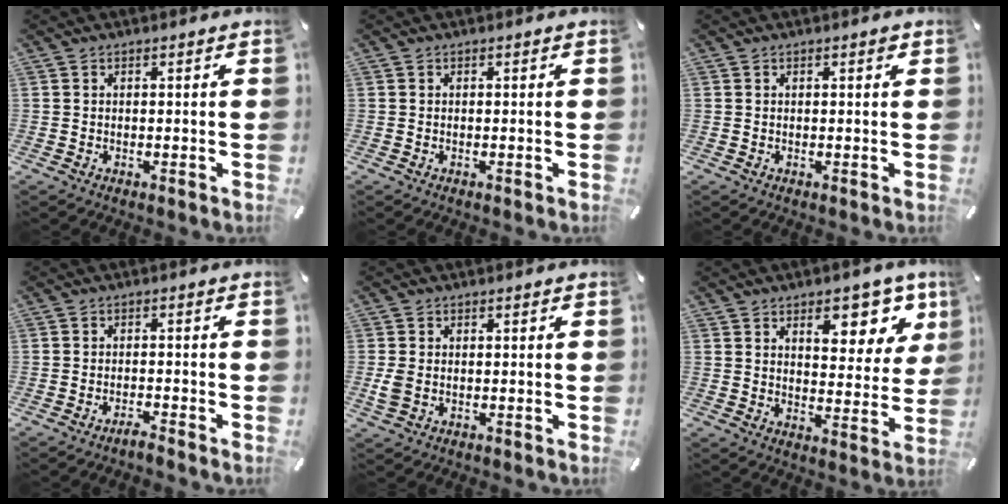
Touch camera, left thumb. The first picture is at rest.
{"total": 0.0}
{"total": 0.7, "force": [0.3, 0.1, 0.6], "torque": [-0.011, 0.003, 0.005]}
{"total": 2.3, "force": [-2.2, 0.2, 0.8], "torque": [-0.017, 0.006, -0.040]}
{"total": 2.9, "force": [-0.3, 2.0, 2.1], "torque": [-0.038, 0.000, -0.007]}
{"total": 13.1, "force": [7.4, 7.4, 7.9], "torque": [-0.076, -0.054, 0.120]}